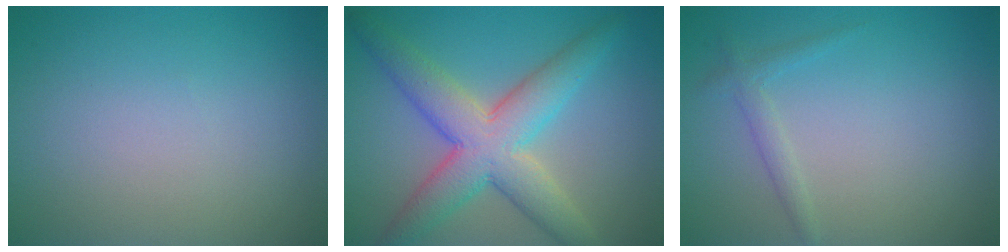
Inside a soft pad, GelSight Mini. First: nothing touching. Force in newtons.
{"total": 7.5, "press": 7.5, "slide": 0.3}
{"total": 1.4, "press": 1.4, "slide": 0.0}